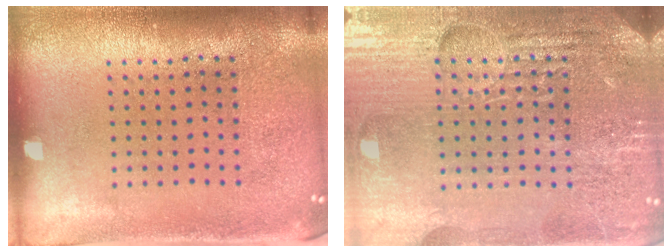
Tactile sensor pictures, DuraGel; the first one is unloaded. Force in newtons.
{"total": 4.9, "press": 4.6, "slide": 1.6}